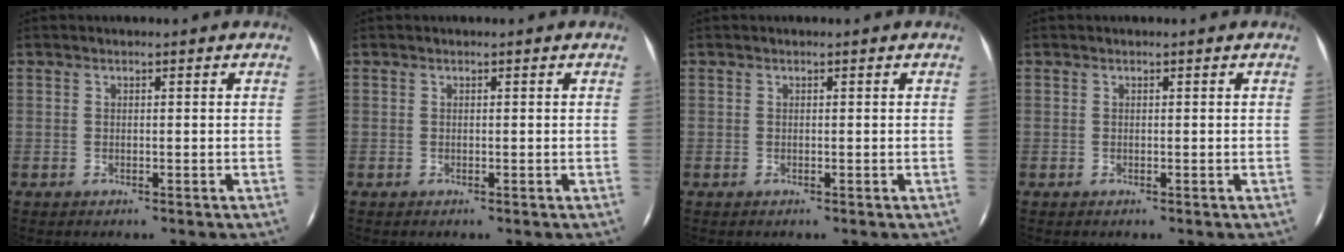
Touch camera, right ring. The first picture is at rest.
{"total": 0.0}
{"total": 0.0}
{"total": 0.0}